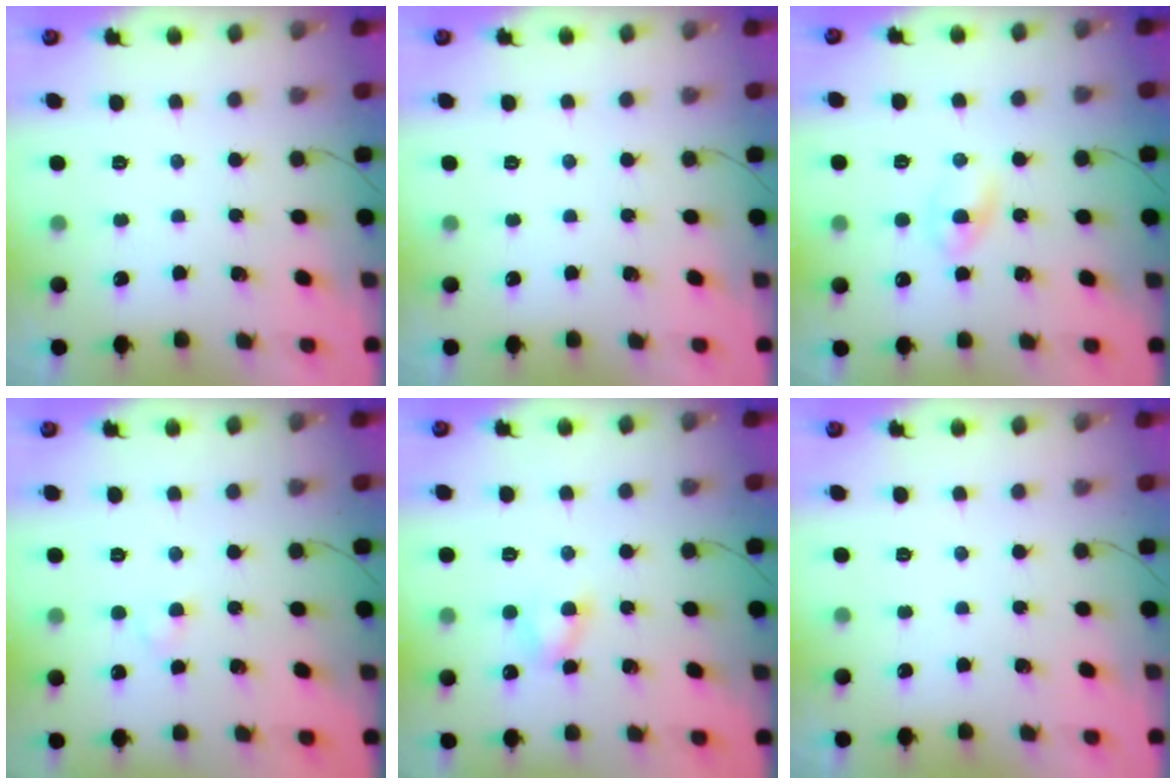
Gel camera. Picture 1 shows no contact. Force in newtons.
{"total": 0.0}
{"total": 1.9, "press": 1.7, "slide": 0.8}
{"total": 1.6, "press": 1.4, "slide": 0.8}
{"total": 4.3, "press": 4.2, "slide": 0.7}
{"total": 0.0}